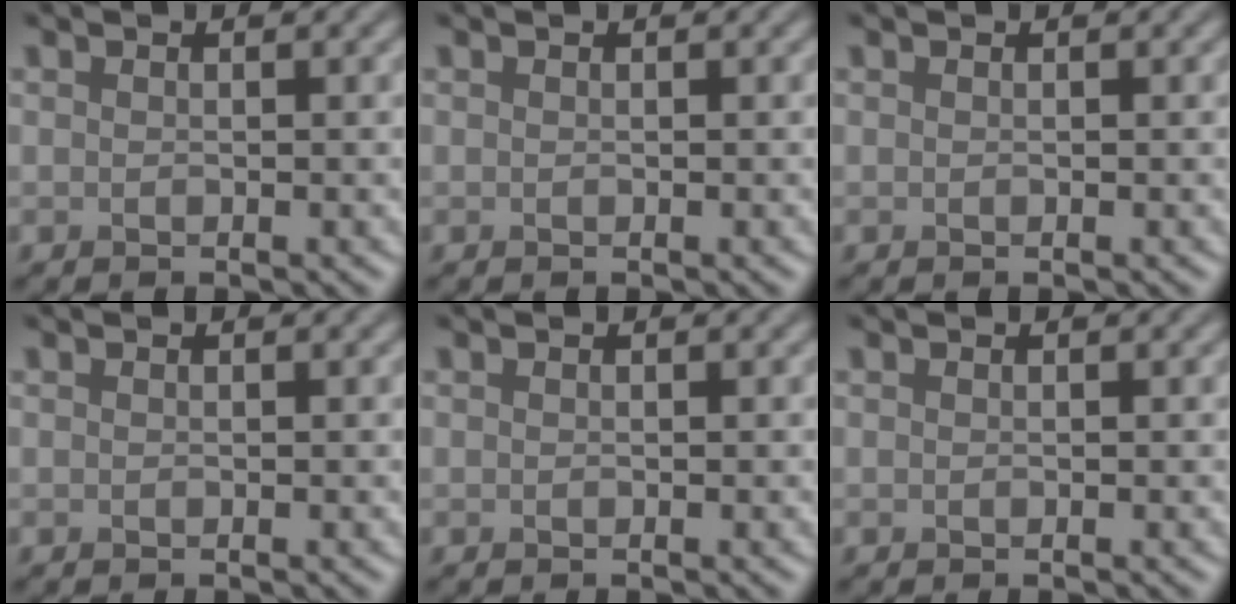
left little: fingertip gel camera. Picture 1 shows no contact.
{"total": 0.0}
{"total": 0.0}
{"total": 0.0}
{"total": 0.0}
{"total": 0.0}